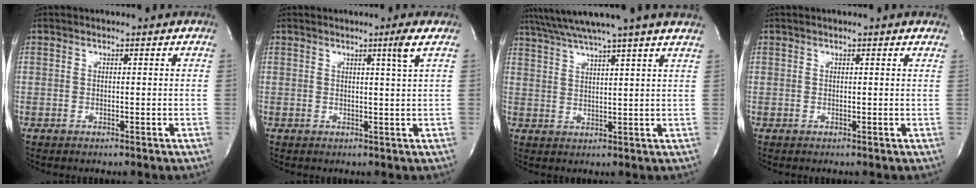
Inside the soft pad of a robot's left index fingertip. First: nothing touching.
{"total": 2.4, "force": [1.2, -1.0, 1.8], "torque": [-0.036, -0.012, 0.024]}
{"total": 14.6, "force": [12.5, -1.7, 7.3], "torque": [-0.132, 0.007, 0.167]}
{"total": 1.4, "force": [1.1, 0.0, 0.8], "torque": [-0.013, 0.008, 0.008]}